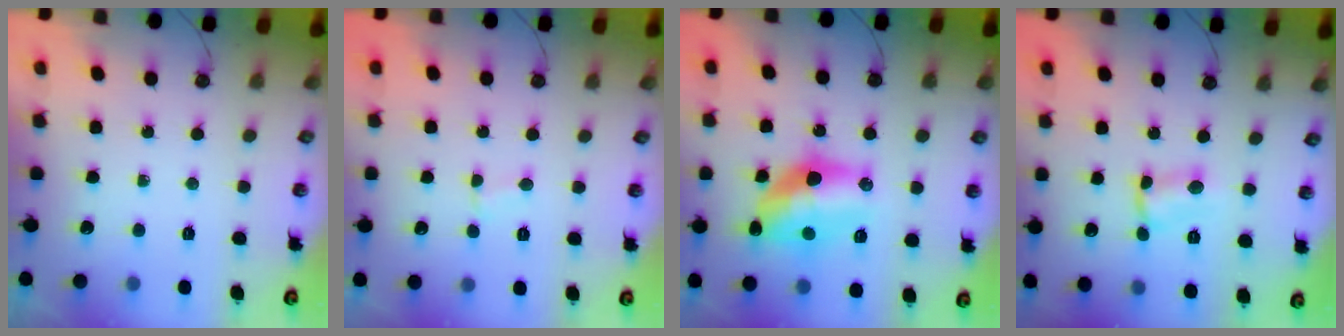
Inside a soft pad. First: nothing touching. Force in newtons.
{"total": 2.3, "press": 2.3, "slide": 0.2}
{"total": 14.9, "press": 14.3, "slide": 4.1}
{"total": 2.2, "press": 2.2, "slide": 0.1}